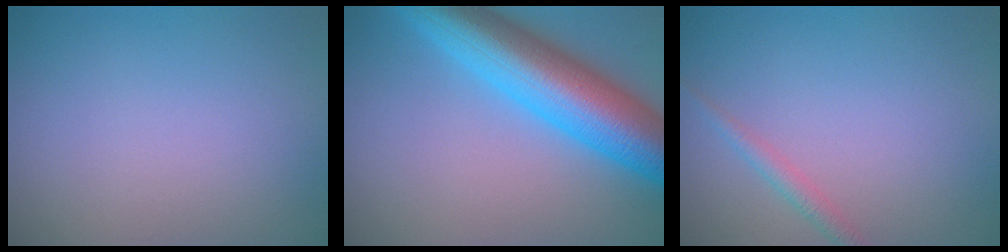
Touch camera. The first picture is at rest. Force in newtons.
{"total": 10.9, "press": 10.8, "slide": 0.3}
{"total": 1.4, "press": 1.4, "slide": 0.1}